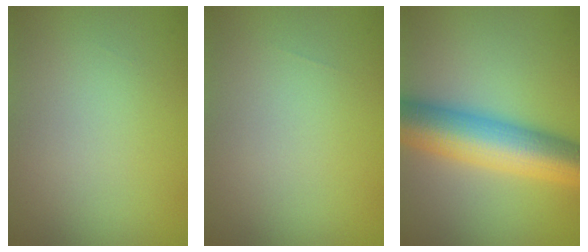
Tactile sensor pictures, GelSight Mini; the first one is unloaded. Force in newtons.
{"total": 0.0}
{"total": 9.7, "press": 9.7, "slide": 0.2}